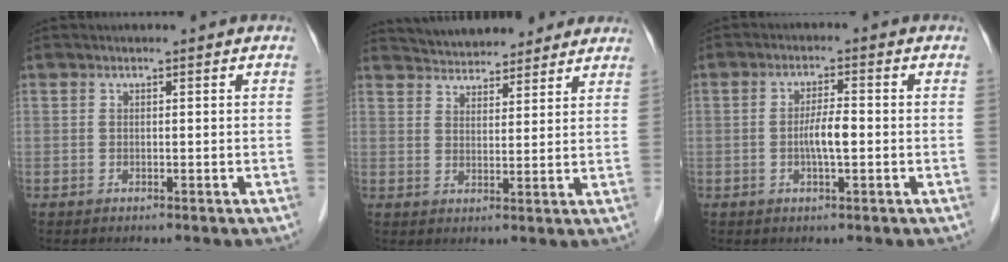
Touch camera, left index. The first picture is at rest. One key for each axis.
{"total": 11.7, "fx": 10.8, "fy": 3.3, "fz": 2.8, "tx": -0.032, "ty": 0.028, "tz": 0.152}
{"total": 3.8, "fx": -0.6, "fy": 0.6, "fz": 3.7, "tx": -0.072, "ty": 0.001, "tz": -0.012}